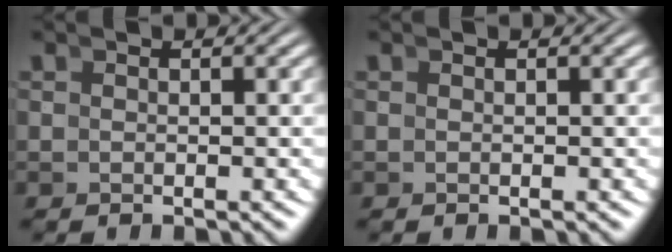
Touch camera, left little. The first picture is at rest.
{"total": 0.0}